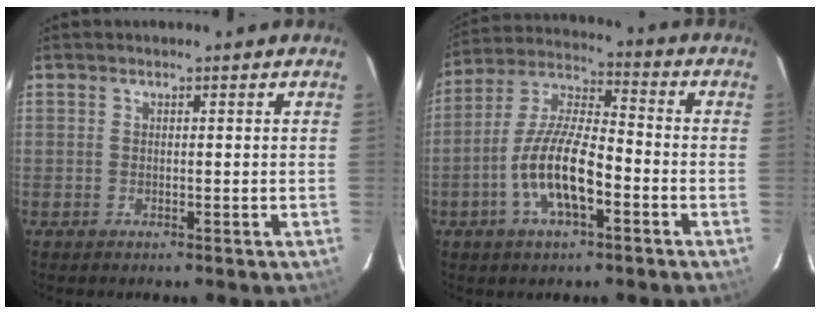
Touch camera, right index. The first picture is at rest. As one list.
[{"total": 12.5, "force": [-4.7, 4.0, 10.8], "torque": [-0.226, 0.000, -0.089]}]